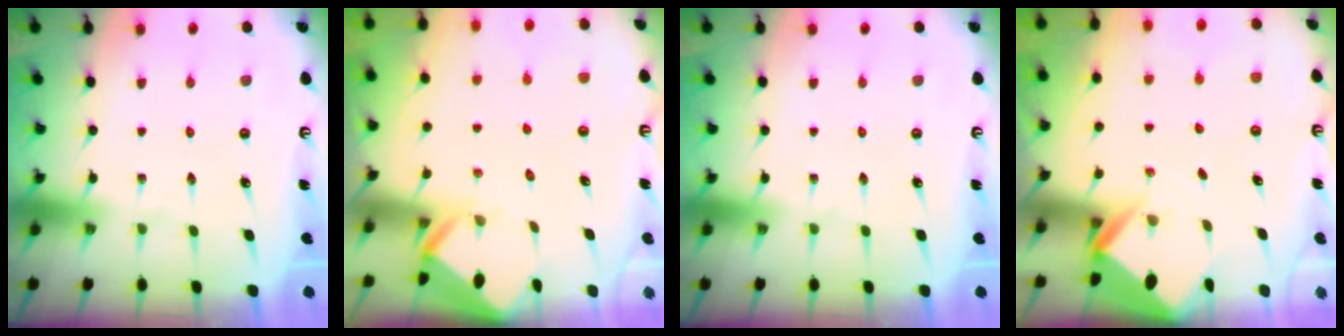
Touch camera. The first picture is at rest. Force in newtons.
{"total": 2.8, "press": 2.8, "slide": 0.3}
{"total": 0.0}
{"total": 2.8, "press": 2.8, "slide": 0.1}